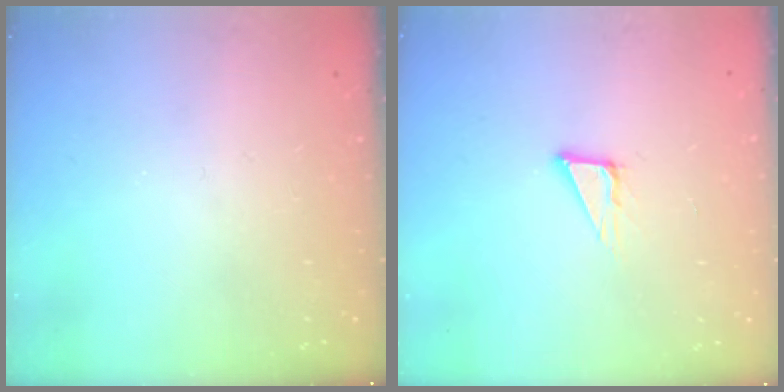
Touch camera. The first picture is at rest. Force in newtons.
{"total": 5.0, "press": 5.0, "slide": 0.2}